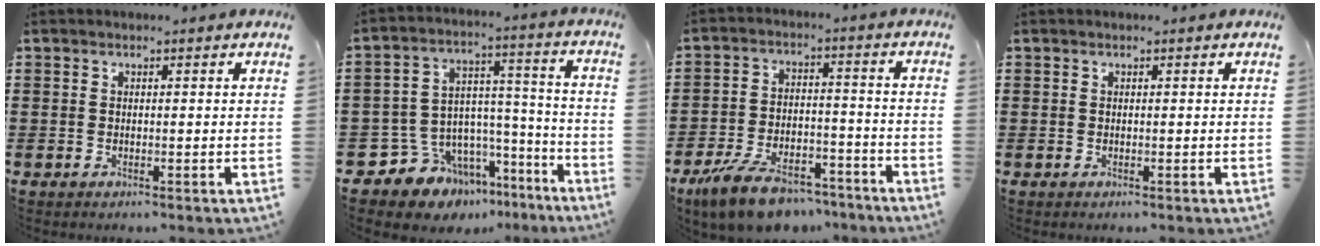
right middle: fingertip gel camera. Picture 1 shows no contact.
{"total": 8.6, "force": [-6.6, 5.6, 0.7], "torque": [-0.037, 0.004, -0.119]}
{"total": 9.4, "force": [-7.7, 2.8, 4.5], "torque": [-0.086, 0.022, -0.144]}
{"total": 0.0}